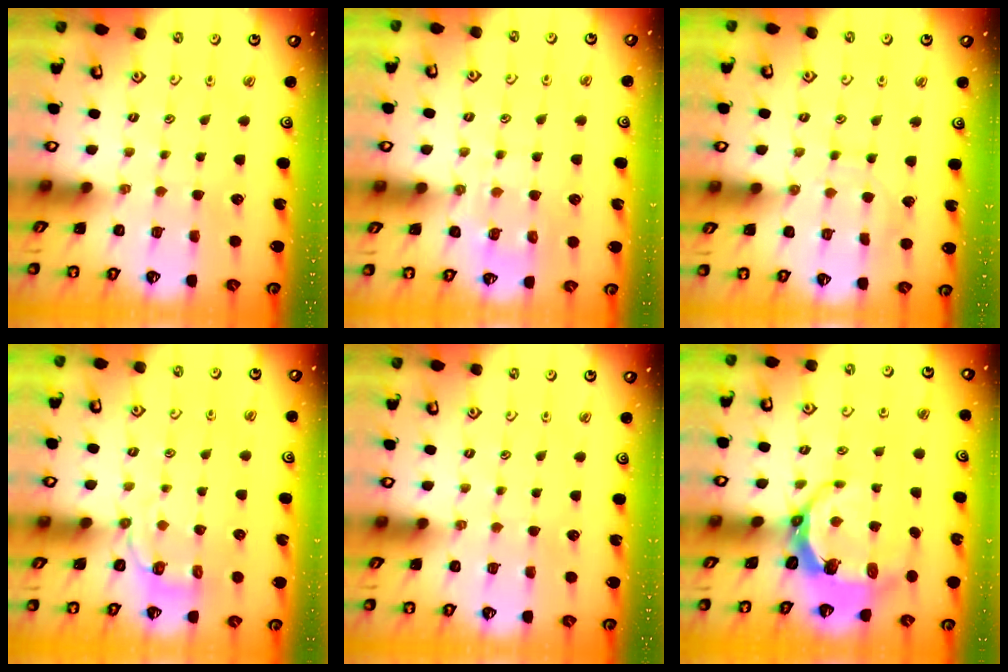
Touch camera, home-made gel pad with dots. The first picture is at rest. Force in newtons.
{"total": 7.8, "press": 7.8, "slide": 0.7}
{"total": 7.7, "press": 7.6, "slide": 0.6}
{"total": 3.0, "press": 1.8, "slide": 2.4}
{"total": 0.0}
{"total": 7.6, "press": 6.1, "slide": 4.5}